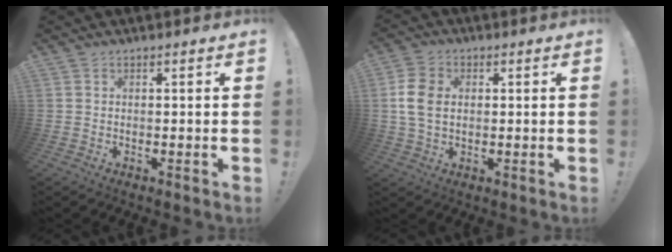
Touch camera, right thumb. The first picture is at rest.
{"total": 9.4, "force": [0.8, 6.7, 6.6], "torque": [-0.129, 0.006, 0.017]}